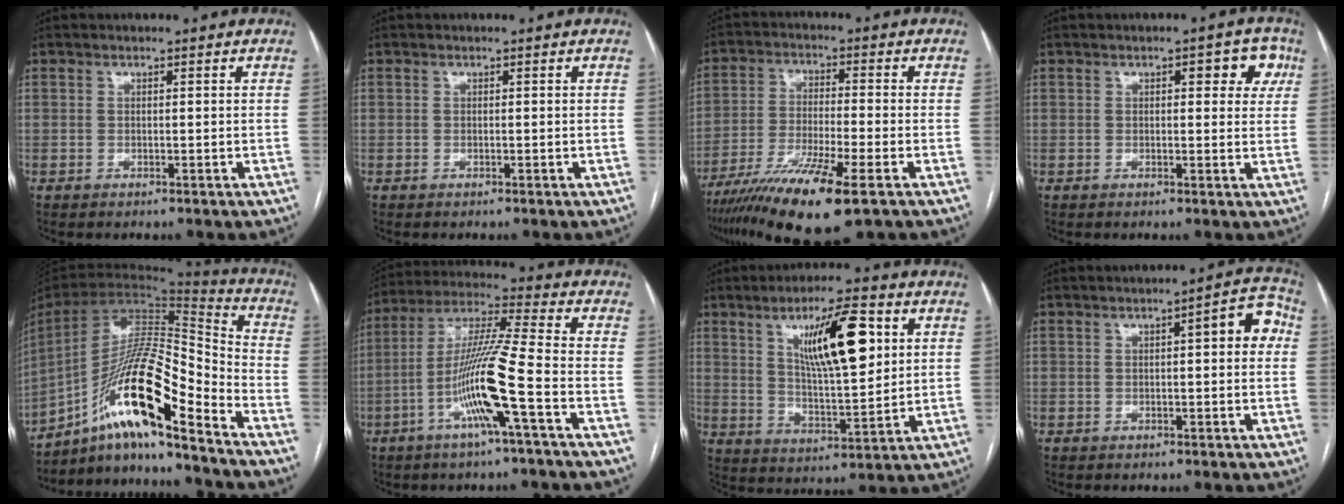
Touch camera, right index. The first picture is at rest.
{"total": 0.0}
{"total": 13.1, "force": [-8.0, 0.7, 10.4], "torque": [-0.199, -0.033, -0.141]}
{"total": 5.1, "force": [2.1, 2.1, 4.1], "torque": [-0.035, 0.014, 0.019]}
{"total": 19.0, "force": [-12.0, 1.8, 14.6], "torque": [-0.284, 0.007, -0.216]}
{"total": 13.1, "force": [-4.7, -1.0, 12.2], "torque": [-0.239, 0.003, -0.095]}
{"total": 13.5, "force": [5.0, 2.8, 12.2], "torque": [-0.208, 0.003, 0.088]}
{"total": 5.9, "force": [1.0, 1.4, 5.6], "torque": [-0.064, 0.024, 0.007]}